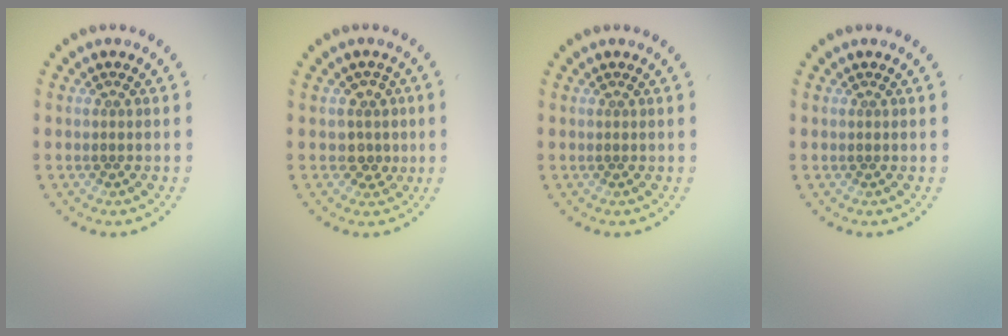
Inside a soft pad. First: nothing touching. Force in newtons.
{"total": 2.2, "press": 1.8, "slide": 1.3}
{"total": 0.0}
{"total": 0.0}